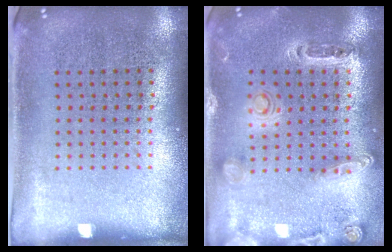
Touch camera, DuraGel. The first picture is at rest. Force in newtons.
{"total": 1.0, "press": 1.0, "slide": 0.3}